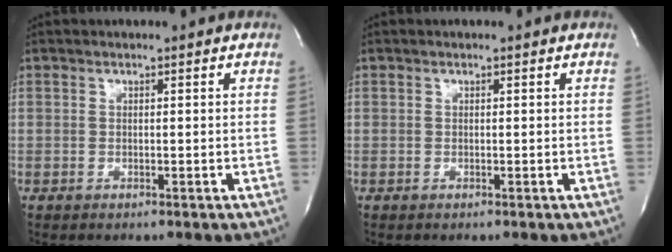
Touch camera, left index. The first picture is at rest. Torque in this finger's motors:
{"motor_torque": [-0.01, 0.01, -0.02, 0.00]}